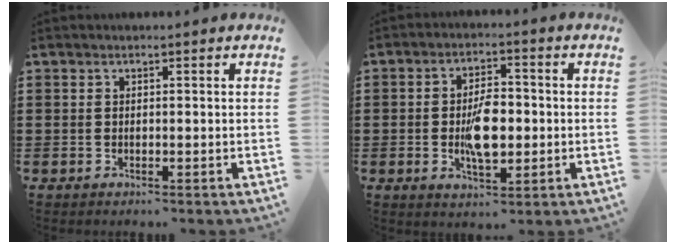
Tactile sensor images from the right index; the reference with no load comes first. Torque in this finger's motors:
{"motor_torque": [1.81, 0.33, 0.82, 0.15]}